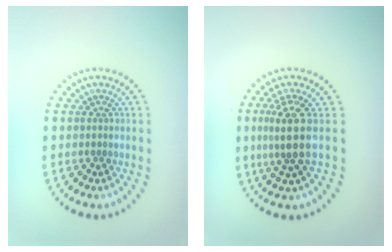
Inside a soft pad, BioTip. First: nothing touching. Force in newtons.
{"total": 3.6, "press": 2.7, "slide": 2.3}